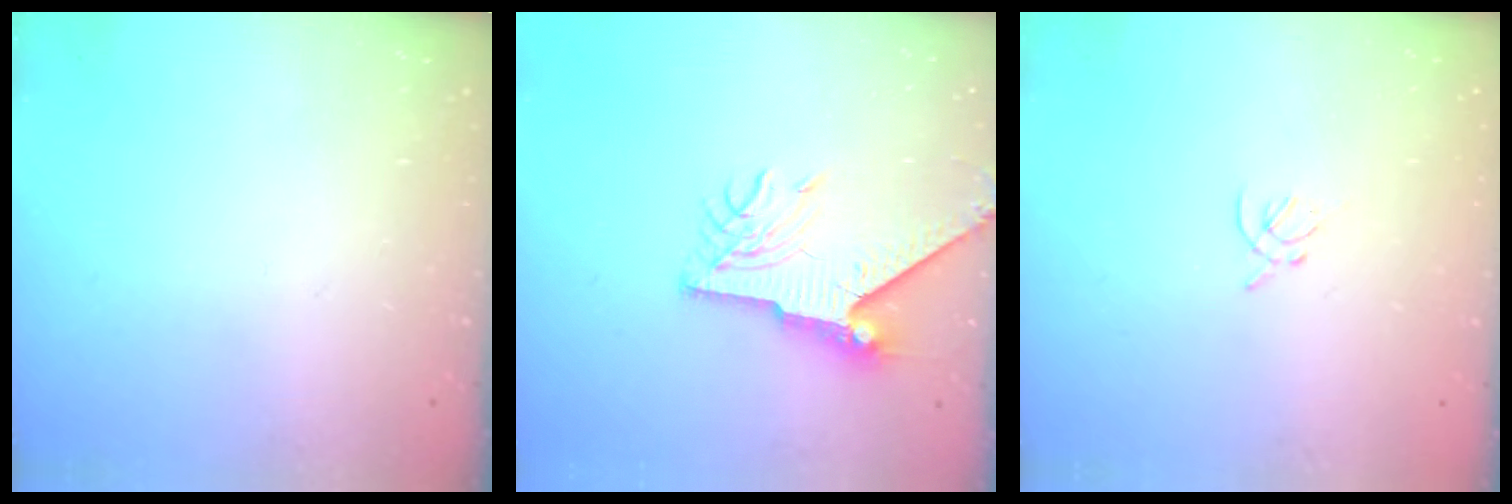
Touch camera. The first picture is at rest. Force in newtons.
{"total": 9.1, "press": 9.1, "slide": 0.6}
{"total": 1.4, "press": 1.3, "slide": 0.5}